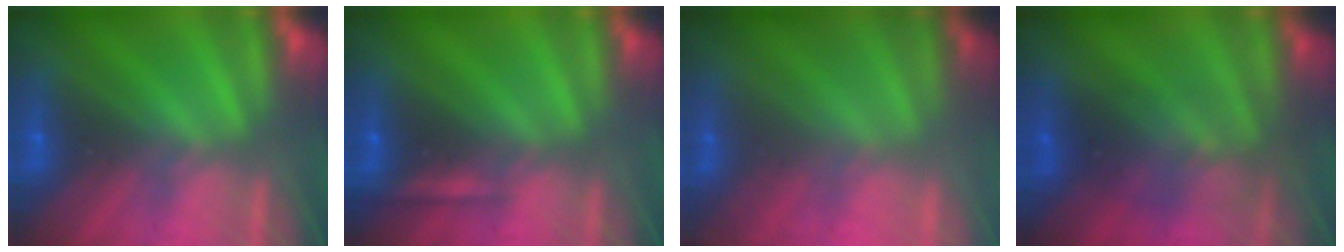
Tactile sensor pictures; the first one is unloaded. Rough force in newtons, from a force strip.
{"total": 2.3}
{"total": 2.0}
{"total": 2.2}